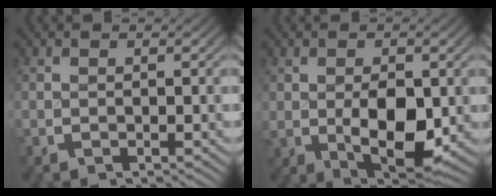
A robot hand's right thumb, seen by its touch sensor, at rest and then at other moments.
{"total": 7.5, "force": [-0.8, 4.2, 6.2], "torque": [-0.116, -0.040, 0.007]}